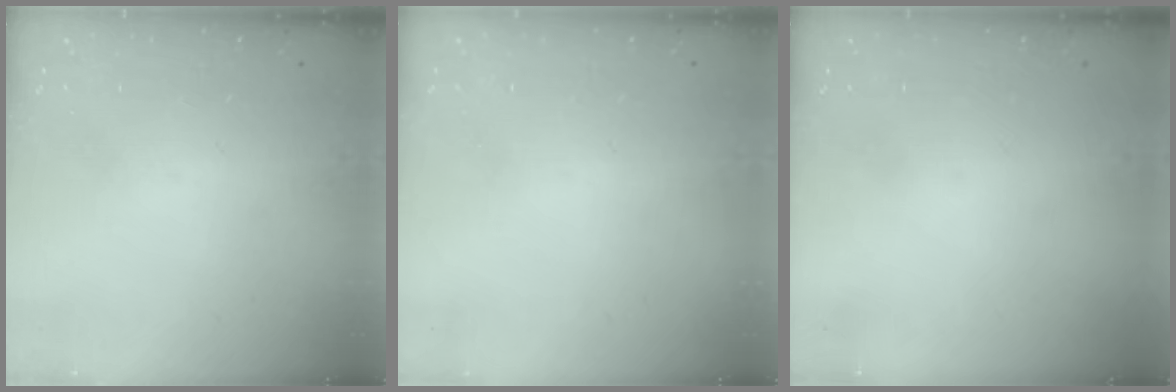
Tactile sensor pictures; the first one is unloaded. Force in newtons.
{"total": 2.4, "press": 2.4, "slide": 0.2}
{"total": 0.0}